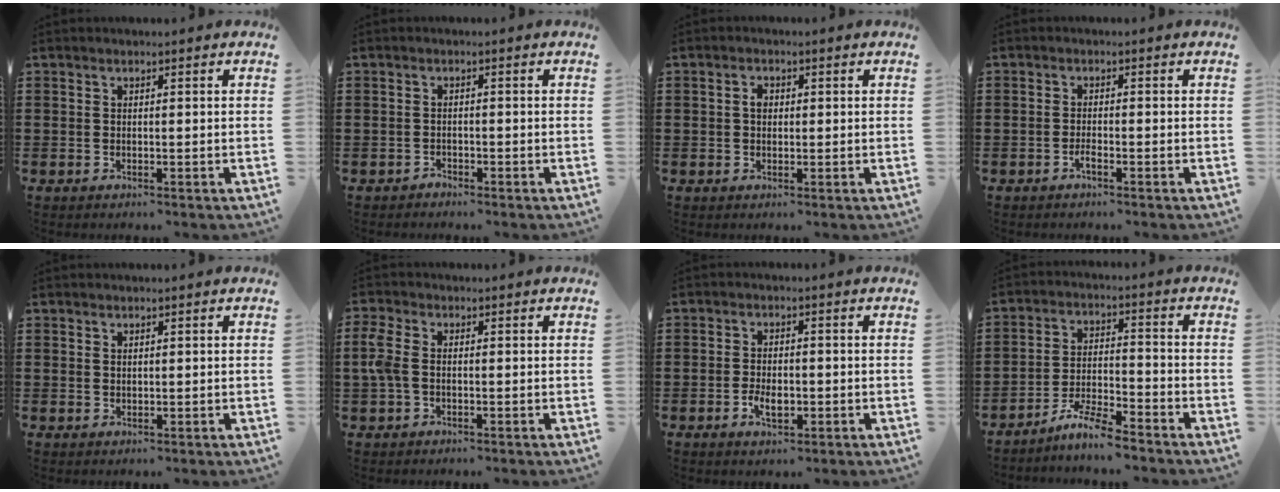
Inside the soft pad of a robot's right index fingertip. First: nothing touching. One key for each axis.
{"total": 1.0, "fx": -1.0, "fy": 0.3, "fz": -0.1, "tx": -0.002, "ty": 0.004, "tz": -0.022}
{"total": 1.8, "fx": 0.2, "fy": 1.2, "fz": 1.2, "tx": -0.025, "ty": 0.007, "tz": 0.002}
{"total": 1.4, "fx": -1.0, "fy": 0.1, "fz": 1.0, "tx": -0.020, "ty": -0.006, "tz": -0.017}
{"total": 0.8, "fx": 0.6, "fy": 0.5, "fz": 0.2, "tx": -0.005, "ty": 0.002, "tz": 0.011}
{"total": 3.6, "fx": -0.3, "fy": 2.1, "fz": 2.9, "tx": -0.086, "ty": -0.004, "tz": -0.014}
{"total": 3.5, "fx": -1.1, "fy": 1.6, "fz": 2.9, "tx": -0.052, "ty": 0.001, "tz": -0.016}
{"total": 5.7, "fx": -5.2, "fy": 0.1, "fz": 2.3, "tx": -0.053, "ty": -0.002, "tz": -0.102}